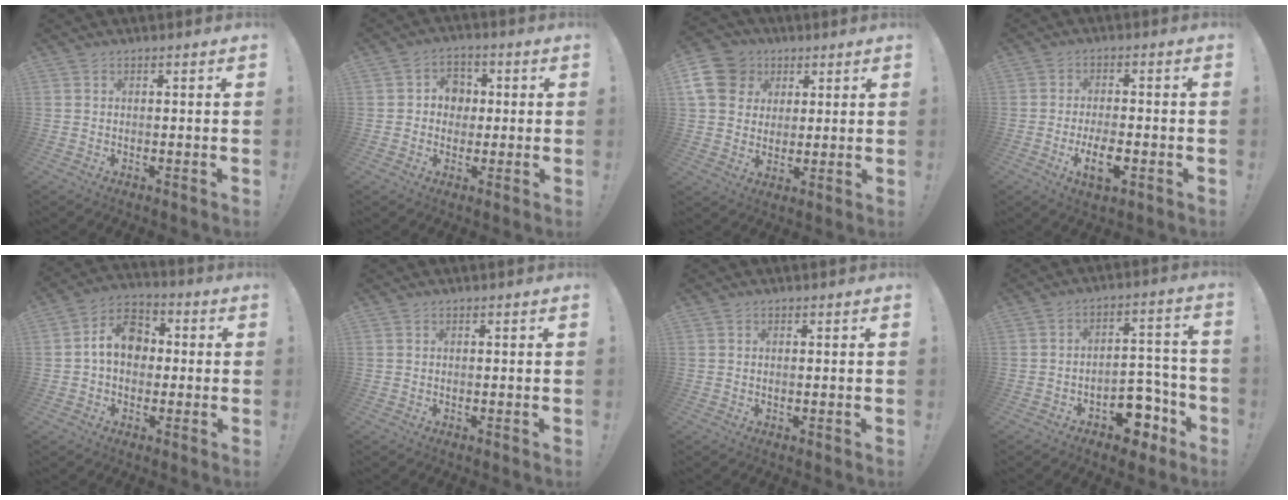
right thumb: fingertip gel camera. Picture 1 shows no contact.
{"total": 6.5, "force": [0.3, 6.1, 2.3], "torque": [-0.036, 0.007, 0.009]}
{"total": 13.6, "force": [4.4, 11.6, 5.6], "torque": [-0.090, -0.015, 0.094]}
{"total": 7.9, "force": [-3.0, 3.2, 6.6], "torque": [-0.121, 0.002, -0.052]}
{"total": 10.8, "force": [0.9, 8.2, 7.0], "torque": [-0.106, 0.016, 0.022]}
{"total": 0.0}
{"total": 0.0}
{"total": 11.3, "force": [-6.6, 6.8, 6.0], "torque": [-0.055, 0.065, -0.105]}